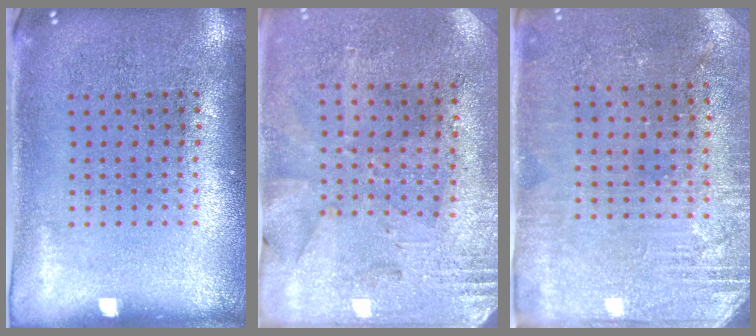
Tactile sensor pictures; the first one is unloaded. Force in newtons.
{"total": 2.7, "press": 2.3, "slide": 1.5}
{"total": 2.9, "press": 2.8, "slide": 0.9}